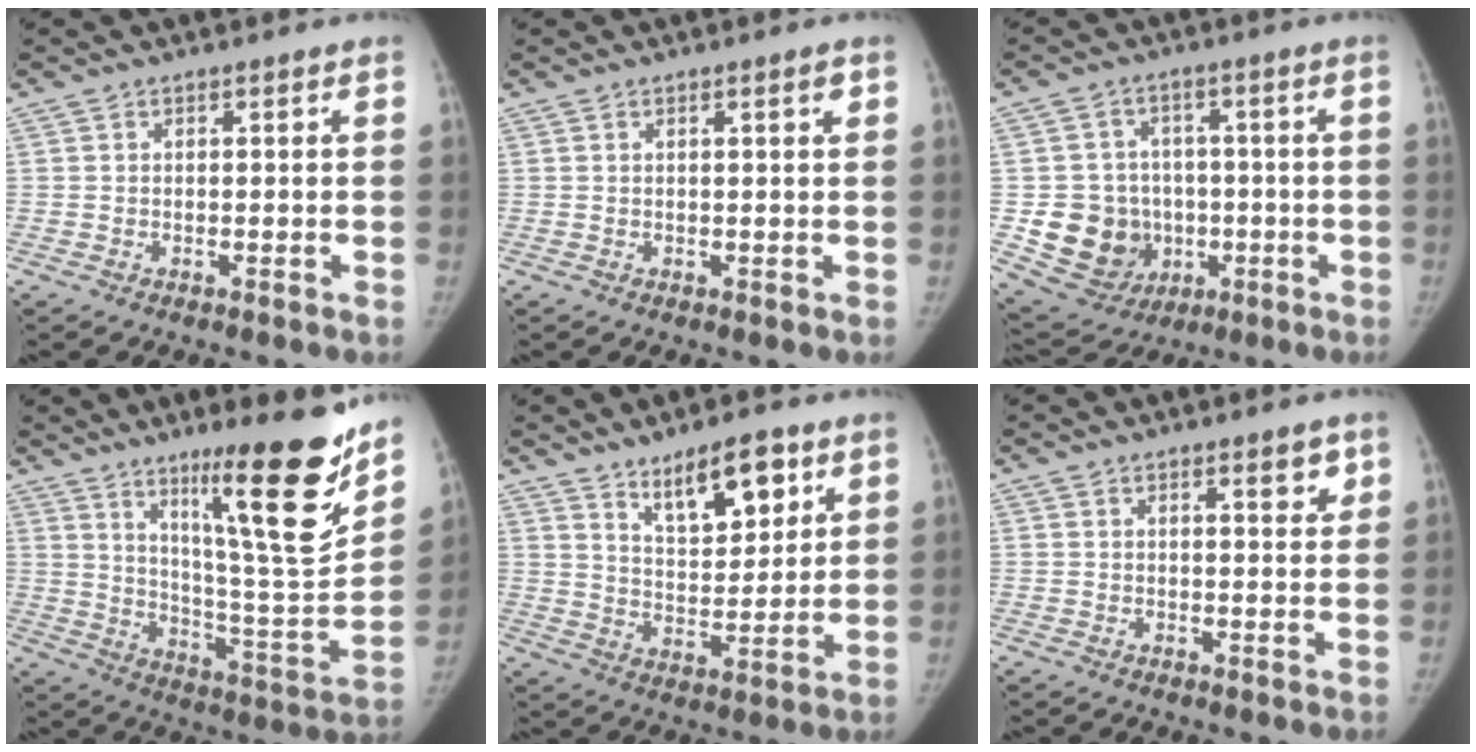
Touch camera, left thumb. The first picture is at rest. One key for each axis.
{"total": 1.4, "fx": 0.6, "fy": 0.1, "fz": 1.2, "tx": -0.017, "ty": 0.000, "tz": 0.008}
{"total": 12.9, "fx": -2.0, "fy": 11.7, "fz": 5.0, "tx": -0.058, "ty": 0.013, "tz": -0.013}
{"total": 22.8, "fx": 14.0, "fy": 3.1, "fz": 17.7, "tx": -0.238, "ty": -0.084, "tz": 0.230}
{"total": 12.0, "fx": 7.1, "fy": 5.0, "fz": 8.3, "tx": -0.105, "ty": -0.044, "tz": 0.125}
{"total": 3.5, "fx": 2.0, "fy": 1.1, "fz": 2.6, "tx": -0.024, "ty": -0.011, "tz": 0.026}